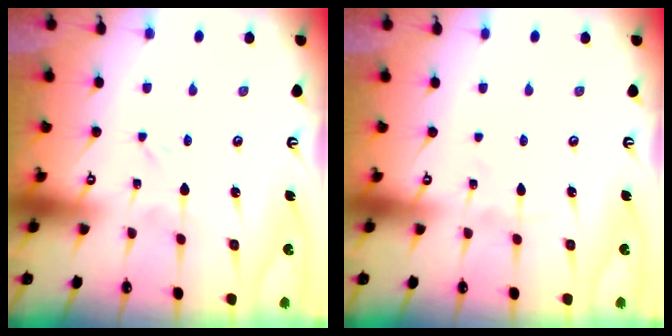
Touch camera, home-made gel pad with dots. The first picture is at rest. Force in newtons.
{"total": 1.1, "press": 1.1, "slide": 0.0}